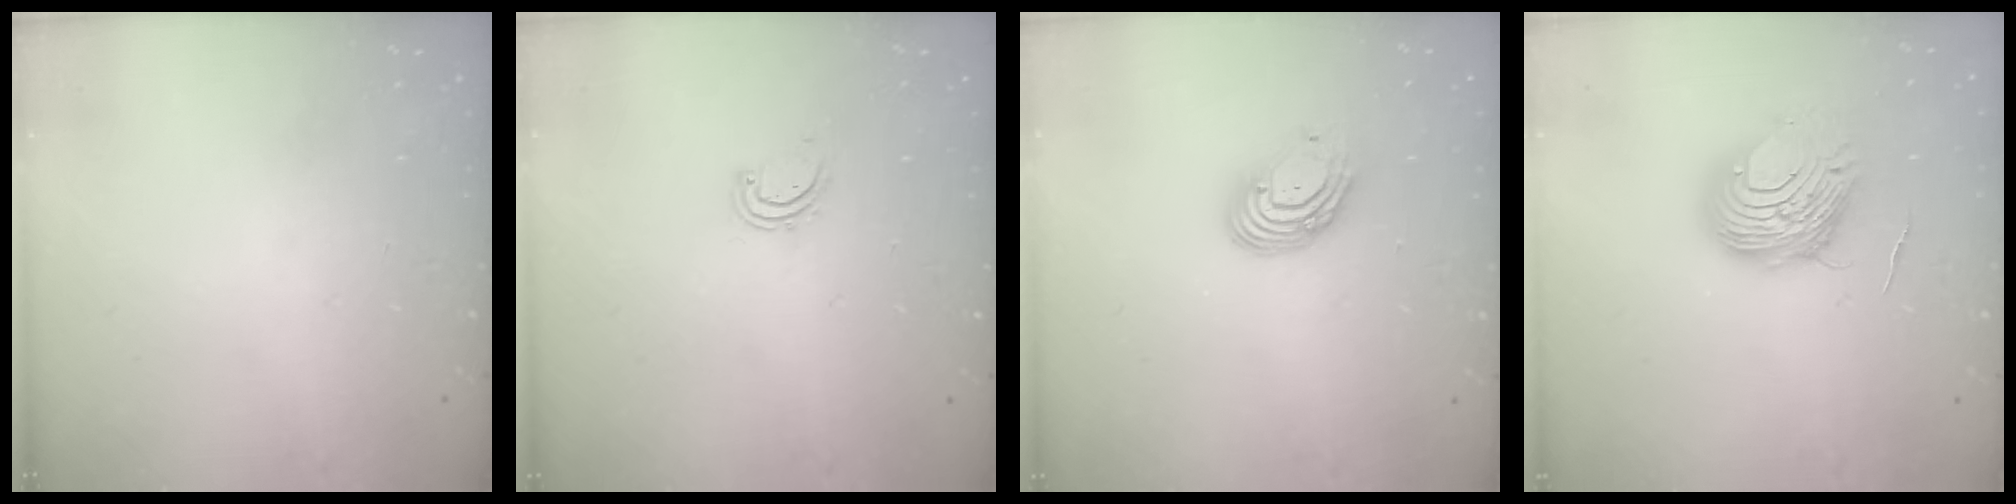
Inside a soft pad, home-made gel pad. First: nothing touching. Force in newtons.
{"total": 2.9, "press": 2.9, "slide": 0.3}
{"total": 8.9, "press": 8.8, "slide": 0.8}
{"total": 9.6, "press": 9.6, "slide": 0.8}